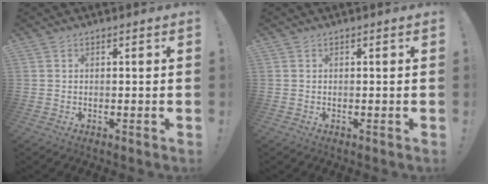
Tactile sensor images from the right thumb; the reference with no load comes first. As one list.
[{"total": 0.0}]